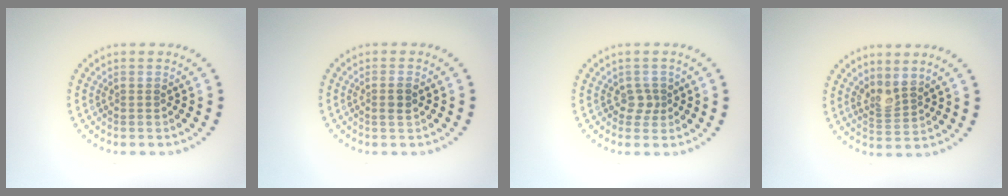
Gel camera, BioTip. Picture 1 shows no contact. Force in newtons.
{"total": 1.2, "press": 1.1, "slide": 0.5}
{"total": 1.4, "press": 1.1, "slide": 0.9}
{"total": 2.1, "press": 1.6, "slide": 1.3}